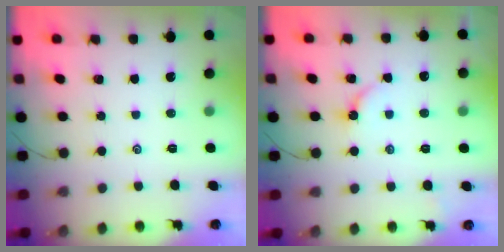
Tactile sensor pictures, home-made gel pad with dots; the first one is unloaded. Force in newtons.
{"total": 4.0, "press": 3.9, "slide": 0.4}